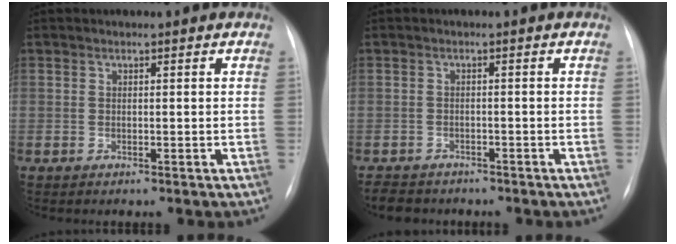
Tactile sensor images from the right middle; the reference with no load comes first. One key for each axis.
{"total": 5.1, "fx": -4.4, "fy": 2.3, "fz": 1.1, "tx": -0.015, "ty": -0.004, "tz": -0.062}